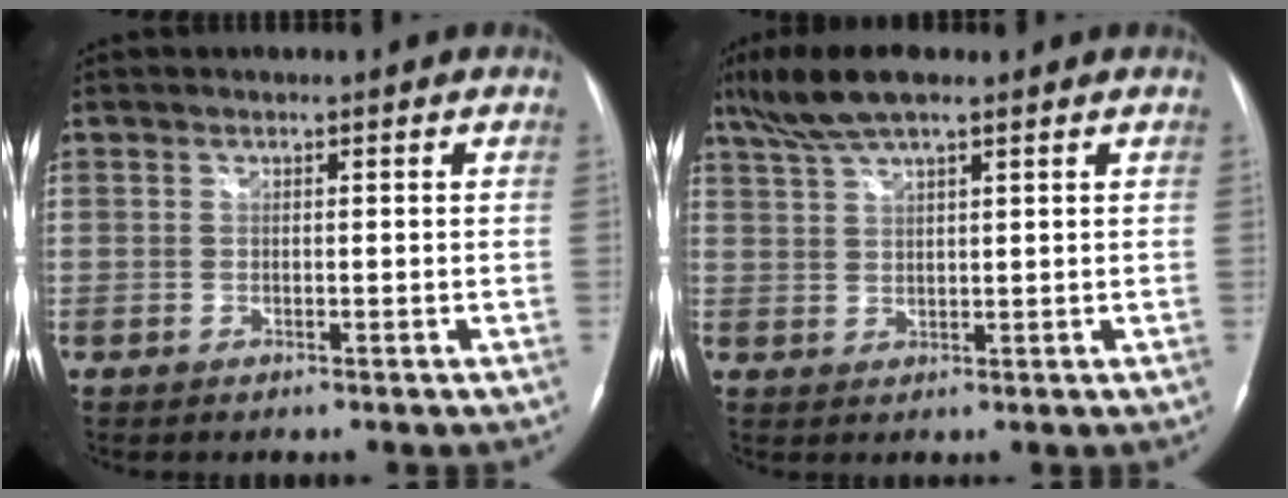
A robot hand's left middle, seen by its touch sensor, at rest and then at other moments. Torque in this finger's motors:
{"motor_torque": [0.62, -0.50, 0.04, 0.05]}